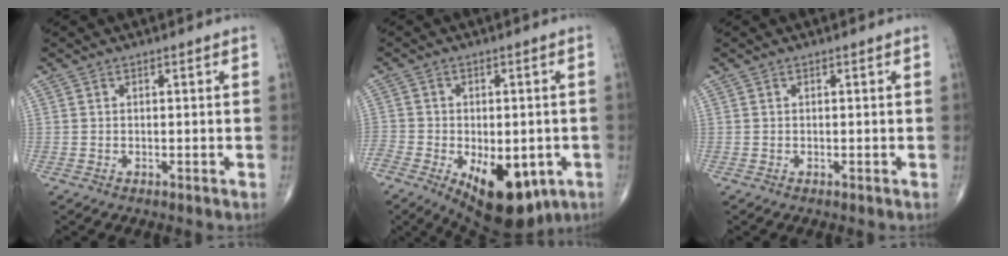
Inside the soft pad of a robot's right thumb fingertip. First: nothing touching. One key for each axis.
{"total": 18.1, "fx": -8.0, "fy": 10.0, "fz": 12.8, "tx": -0.216, "ty": -0.003, "tz": -0.113}
{"total": 0.0}